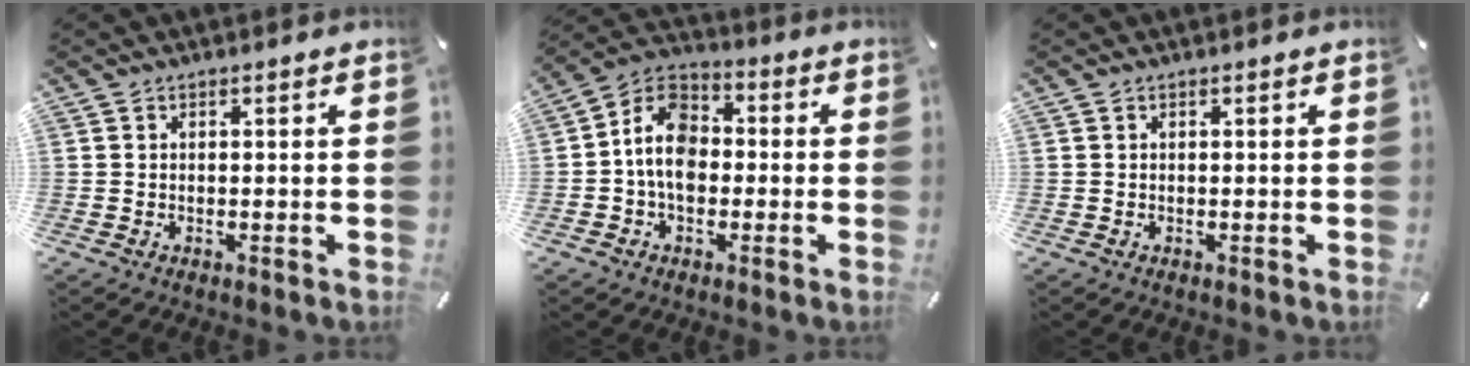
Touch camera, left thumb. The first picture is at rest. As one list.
[{"total": 10.2, "force": [-1.5, 7.6, 6.6], "torque": [-0.142, 0.012, -0.031]}, {"total": 0.0}]